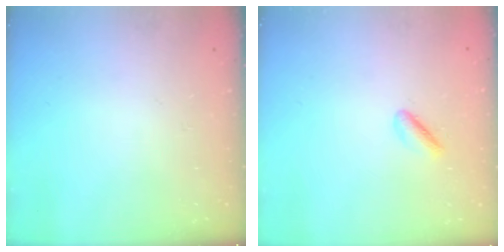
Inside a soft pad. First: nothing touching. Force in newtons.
{"total": 2.0, "press": 1.8, "slide": 1.0}